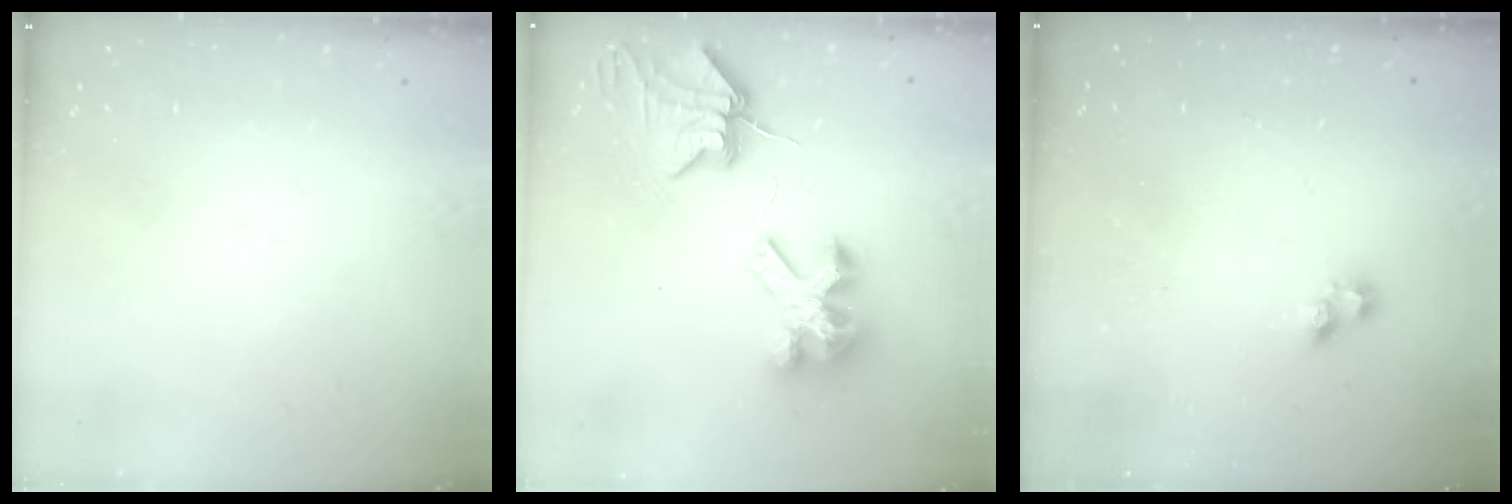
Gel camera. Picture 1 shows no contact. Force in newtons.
{"total": 8.8, "press": 8.8, "slide": 1.1}
{"total": 0.9, "press": 0.4, "slide": 0.8}